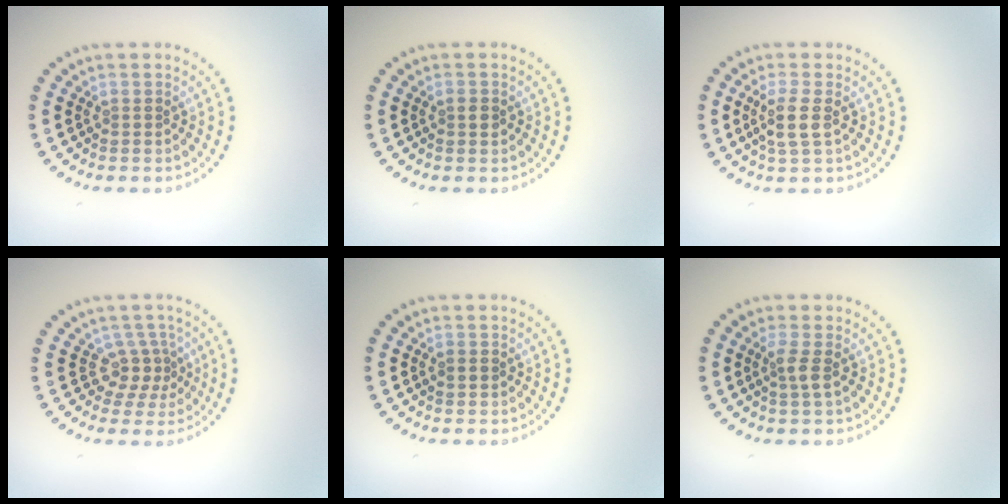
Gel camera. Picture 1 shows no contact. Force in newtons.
{"total": 1.0, "press": 1.0, "slide": 0.1}
{"total": 2.4, "press": 2.0, "slide": 1.3}
{"total": 2.5, "press": 1.8, "slide": 1.8}
{"total": 1.1, "press": 1.1, "slide": 0.0}
{"total": 1.6, "press": 1.5, "slide": 0.7}